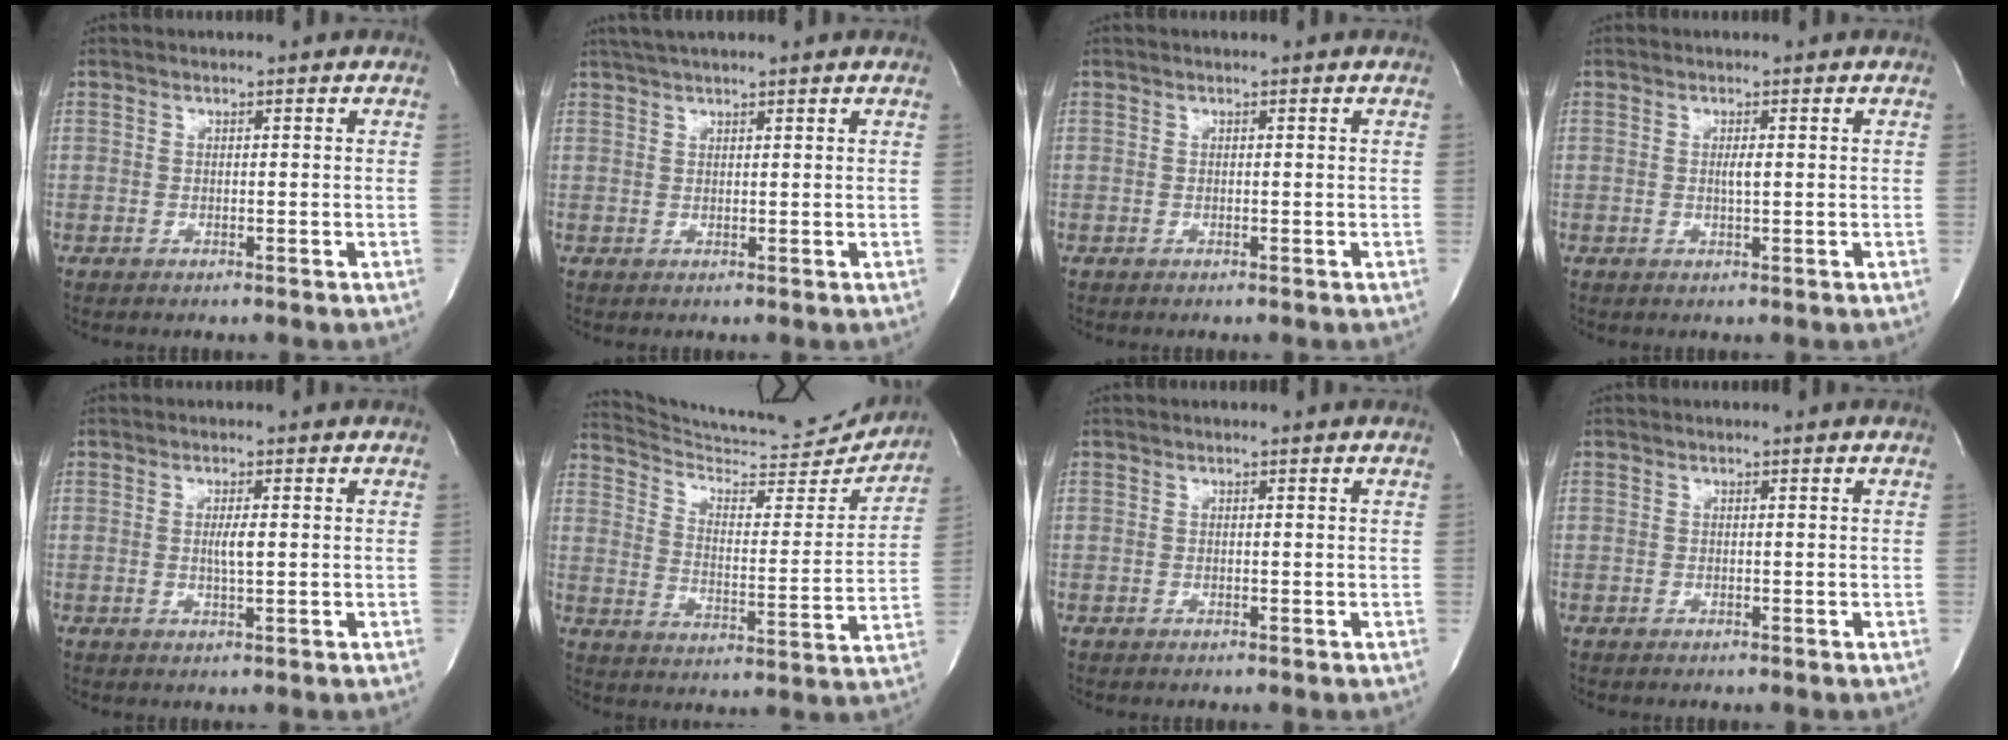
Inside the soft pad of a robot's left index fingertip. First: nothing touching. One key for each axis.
{"total": 4.3, "fx": 3.5, "fy": 0.3, "fz": 2.3, "tx": -0.038, "ty": 0.021, "tz": 0.061}
{"total": 0.0}
{"total": 1.1, "fx": -0.2, "fy": 0.0, "fz": 1.0, "tx": -0.023, "ty": -0.011, "tz": -0.004}
{"total": 2.0, "fx": -0.2, "fy": 0.1, "fz": 2.0, "tx": -0.038, "ty": -0.011, "tz": -0.005}
{"total": 19.7, "fx": 19.2, "fy": 1.7, "fz": 3.9, "tx": -0.063, "ty": -0.060, "tz": 0.264}
{"total": 0.0}
{"total": 0.0}